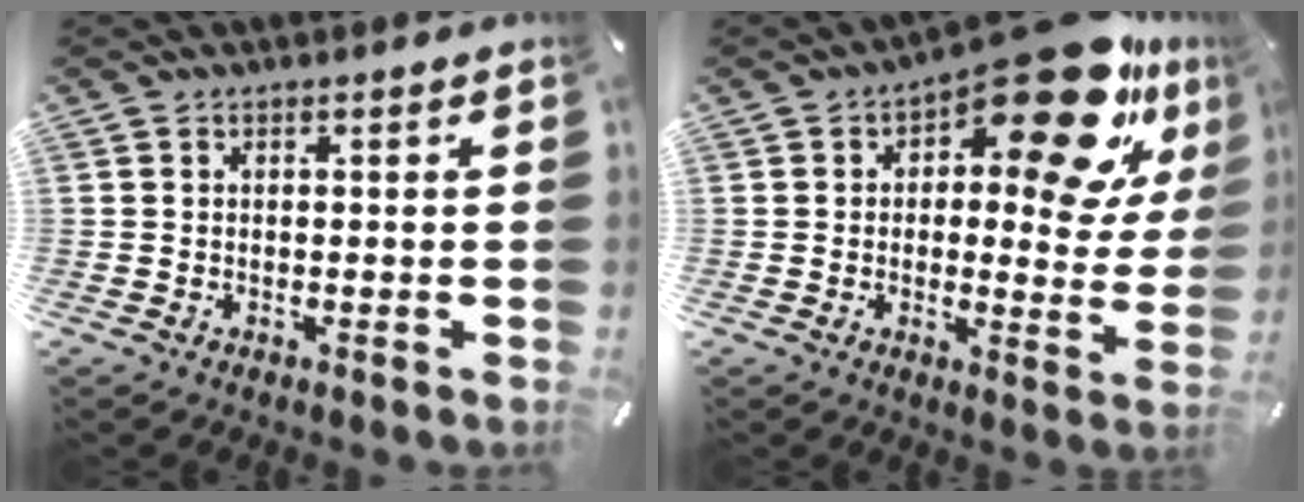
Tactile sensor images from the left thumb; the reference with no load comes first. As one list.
[{"total": 20.5, "force": [12.3, 7.9, 14.3], "torque": [-0.182, -0.095, 0.201]}]